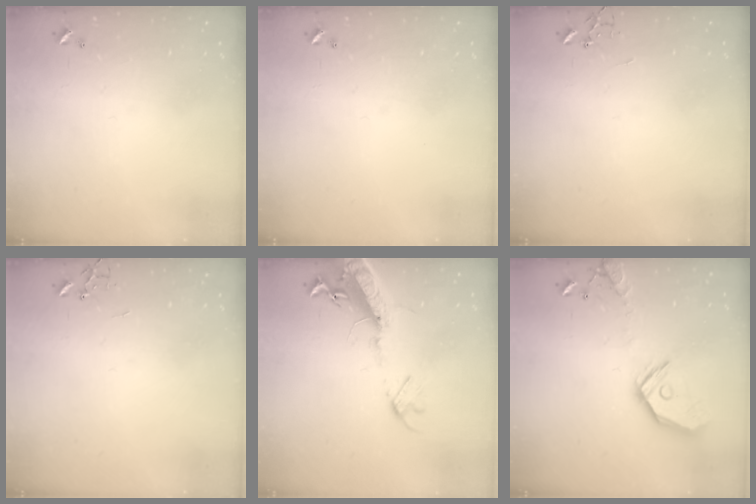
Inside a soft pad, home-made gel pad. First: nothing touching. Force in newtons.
{"total": 0.0}
{"total": 0.0}
{"total": 0.0}
{"total": 17.4, "press": 16.9, "slide": 4.1}
{"total": 16.3, "press": 16.1, "slide": 2.4}